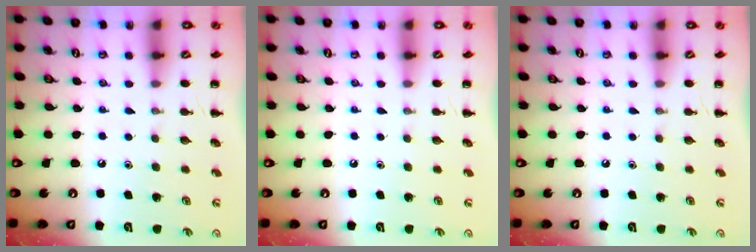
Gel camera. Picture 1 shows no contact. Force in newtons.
{"total": 0.0}
{"total": 0.0}